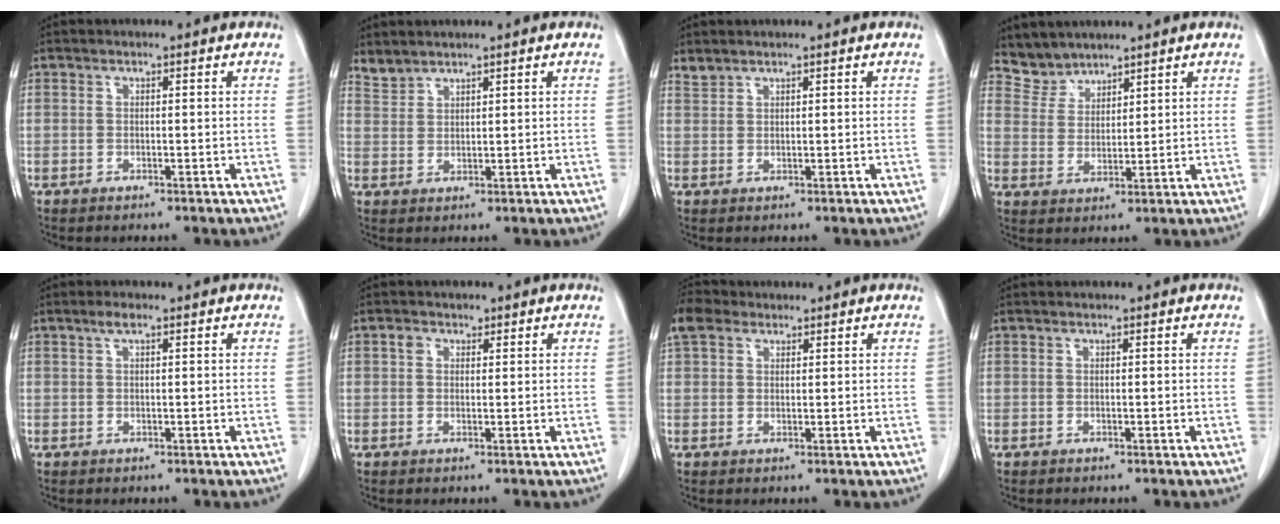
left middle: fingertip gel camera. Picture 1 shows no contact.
{"total": 2.4, "force": [2.4, 0.4, -0.1], "torque": [-0.001, 0.008, 0.053]}
{"total": 1.3, "force": [1.2, 0.2, 0.0], "torque": [-0.005, 0.004, 0.030]}
{"total": 4.2, "force": [3.9, 1.3, -0.6], "torque": [0.013, 0.005, 0.085]}
{"total": 1.3, "force": [0.8, 0.3, 1.0], "torque": [-0.021, 0.007, 0.014]}
{"total": 1.6, "force": [0.8, 1.3, 0.6], "torque": [-0.013, 0.007, 0.011]}
{"total": 4.4, "force": [2.9, 2.7, 1.8], "torque": [-0.044, 0.024, 0.060]}
{"total": 0.0}